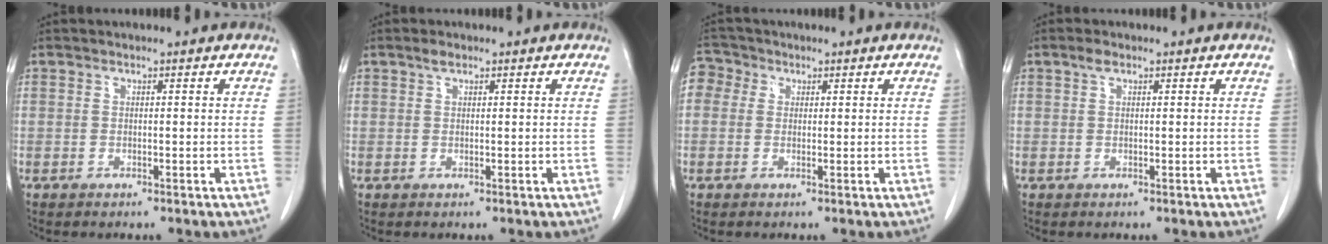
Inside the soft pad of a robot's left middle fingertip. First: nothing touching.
{"total": 1.1, "force": [0.8, 0.3, 0.7], "torque": [-0.014, 0.004, 0.016]}
{"total": 3.8, "force": [1.1, 3.4, 1.2], "torque": [-0.025, 0.016, 0.017]}
{"total": 1.2, "force": [0.7, 0.5, 0.8], "torque": [-0.015, 0.009, 0.013]}